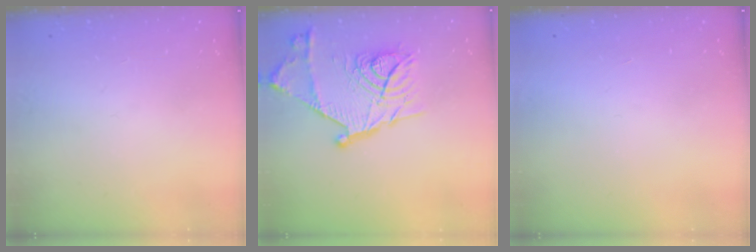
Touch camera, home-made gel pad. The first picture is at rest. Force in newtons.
{"total": 19.6, "press": 19.6, "slide": 0.6}
{"total": 1.5, "press": 1.5, "slide": 0.1}